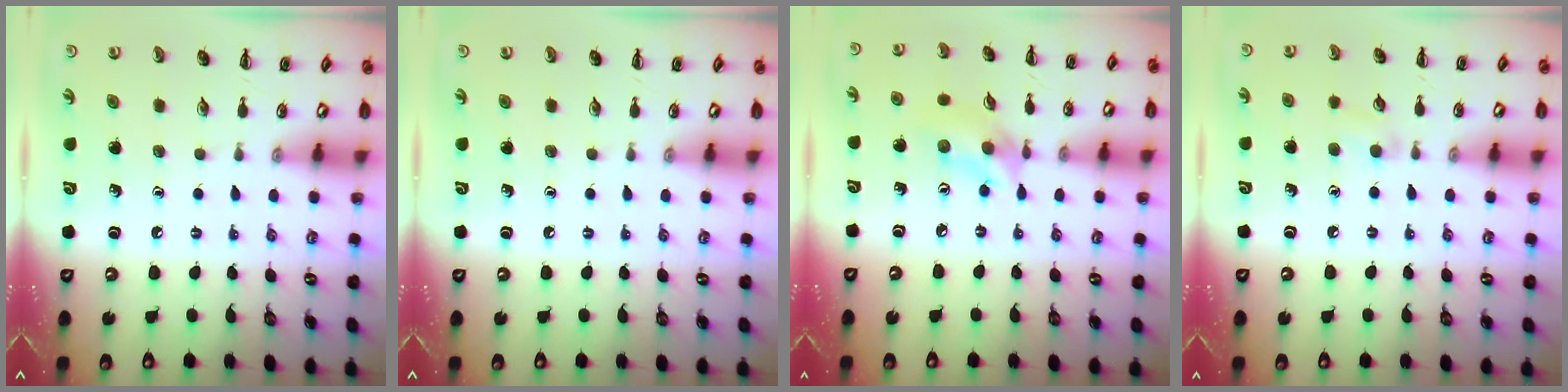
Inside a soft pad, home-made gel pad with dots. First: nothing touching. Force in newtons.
{"total": 0.0}
{"total": 8.1, "press": 8.0, "slide": 1.2}
{"total": 6.2, "press": 5.9, "slide": 2.0}